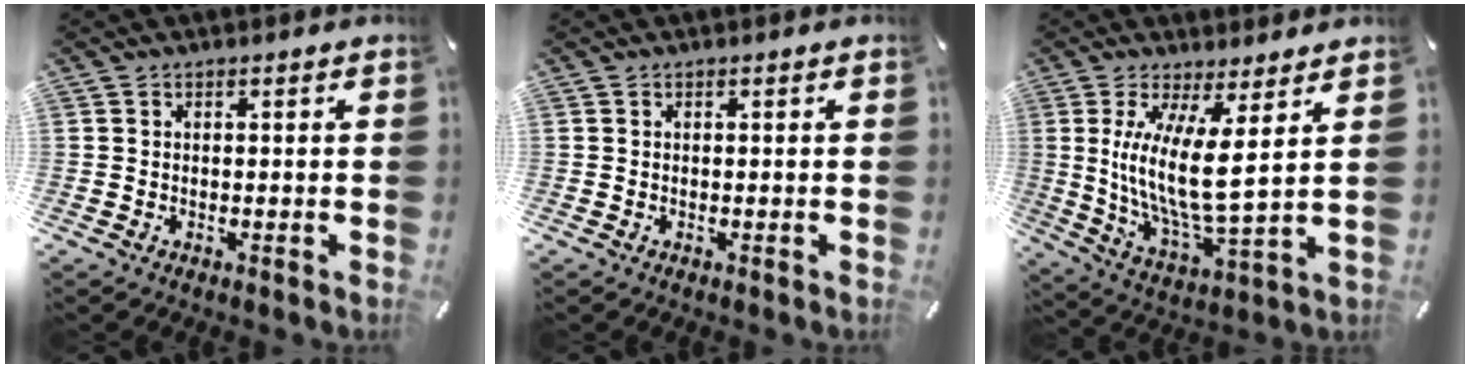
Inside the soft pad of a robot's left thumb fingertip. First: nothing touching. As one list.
[{"total": 0.0}, {"total": 13.5, "force": [3.5, 3.5, 12.5], "torque": [-0.269, -0.029, 0.059]}]